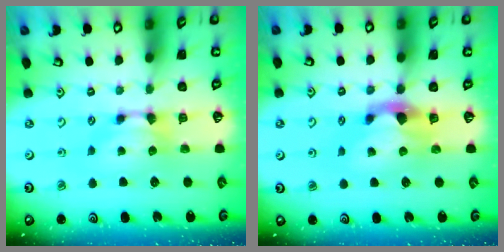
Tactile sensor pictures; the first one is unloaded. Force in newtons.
{"total": 2.9, "press": 2.6, "slide": 1.4}